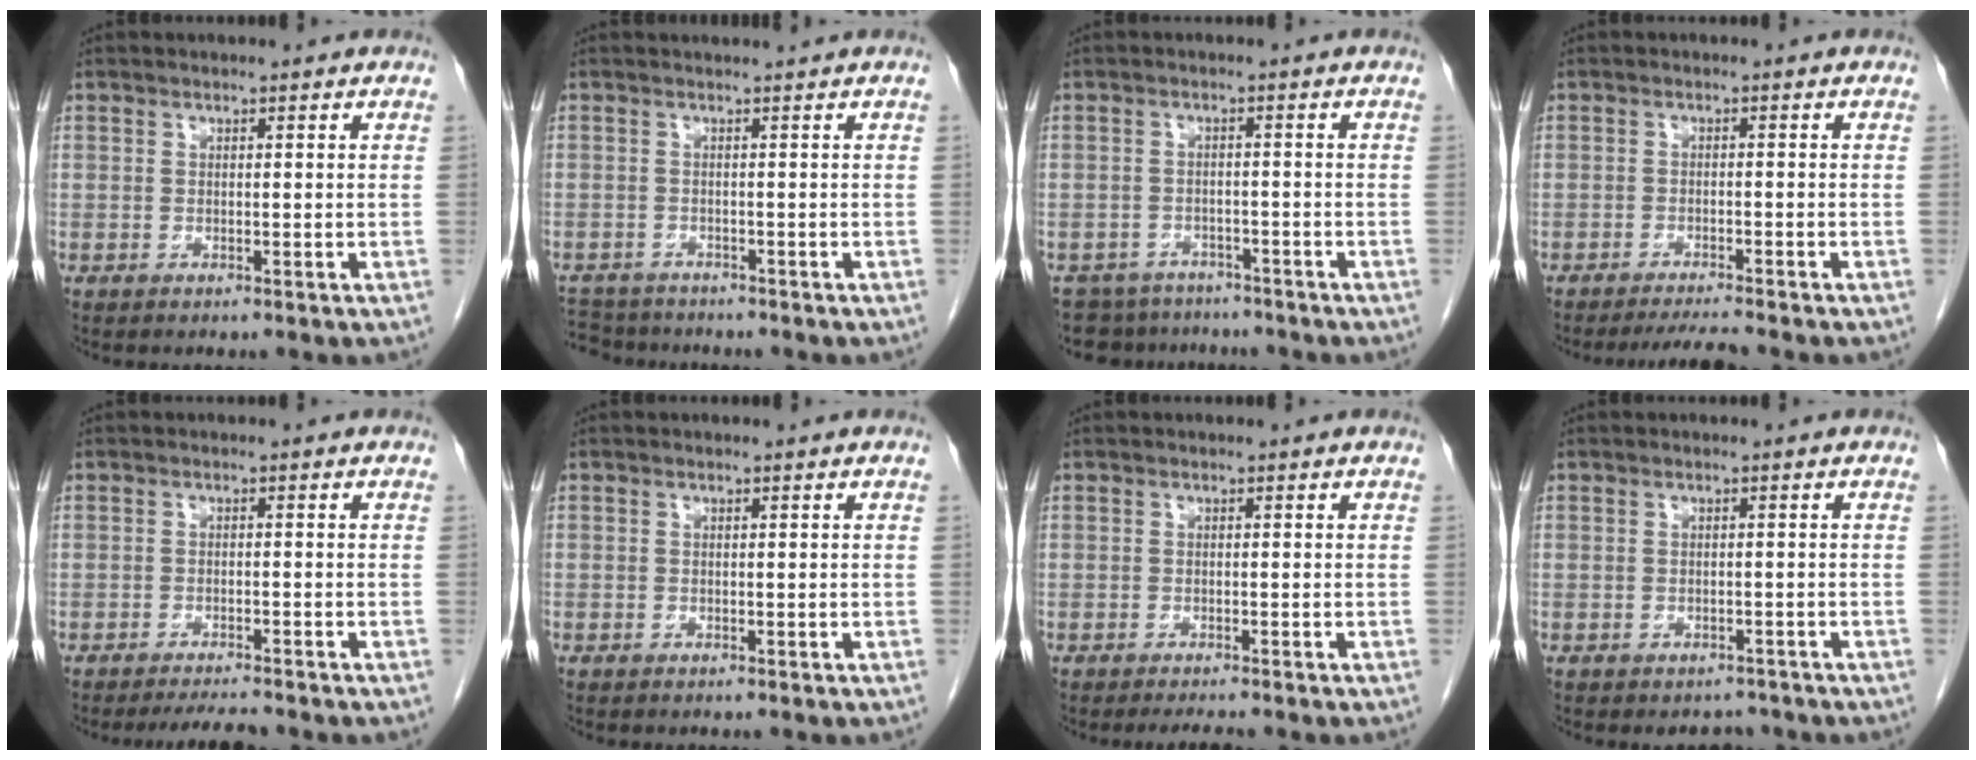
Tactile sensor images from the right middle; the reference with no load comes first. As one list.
[{"total": 4.8, "force": [-3.8, 1.9, 2.4], "torque": [-0.041, 0.023, -0.052]}, {"total": 8.2, "force": [-7.4, 3.7, 0.5], "torque": [-0.009, 0.009, -0.093]}, {"total": 3.6, "force": [-3.3, -0.7, 1.1], "torque": [-0.020, -0.015, -0.055]}, {"total": 3.8, "force": [-3.6, 0.0, 1.3], "torque": [-0.021, -0.013, -0.058]}, {"total": 0.0}, {"total": 2.3, "force": [-2.1, 0.2, 1.0], "torque": [-0.015, -0.006, -0.029]}, {"total": 2.4, "force": [-2.1, 1.2, 0.2], "torque": [-0.003, 0.002, -0.028]}]